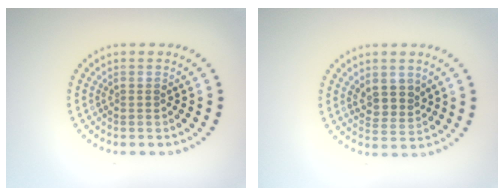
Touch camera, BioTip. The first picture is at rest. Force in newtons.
{"total": 2.5, "press": 2.2, "slide": 1.1}